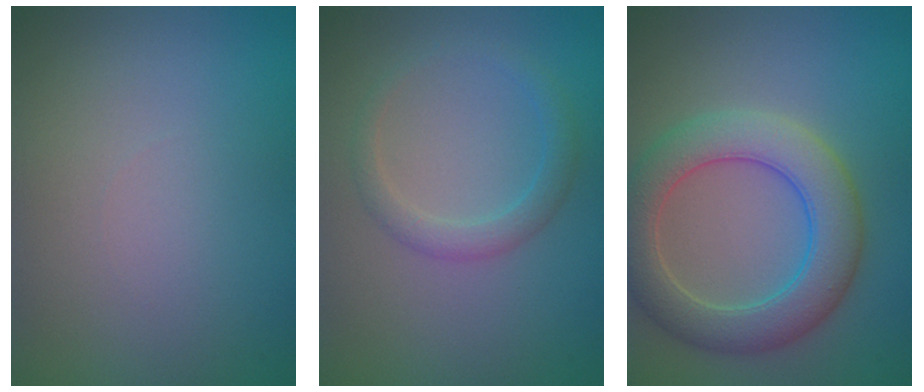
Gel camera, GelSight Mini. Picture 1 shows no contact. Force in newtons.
{"total": 2.0, "press": 2.0, "slide": 0.1}
{"total": 6.2, "press": 6.1, "slide": 0.5}